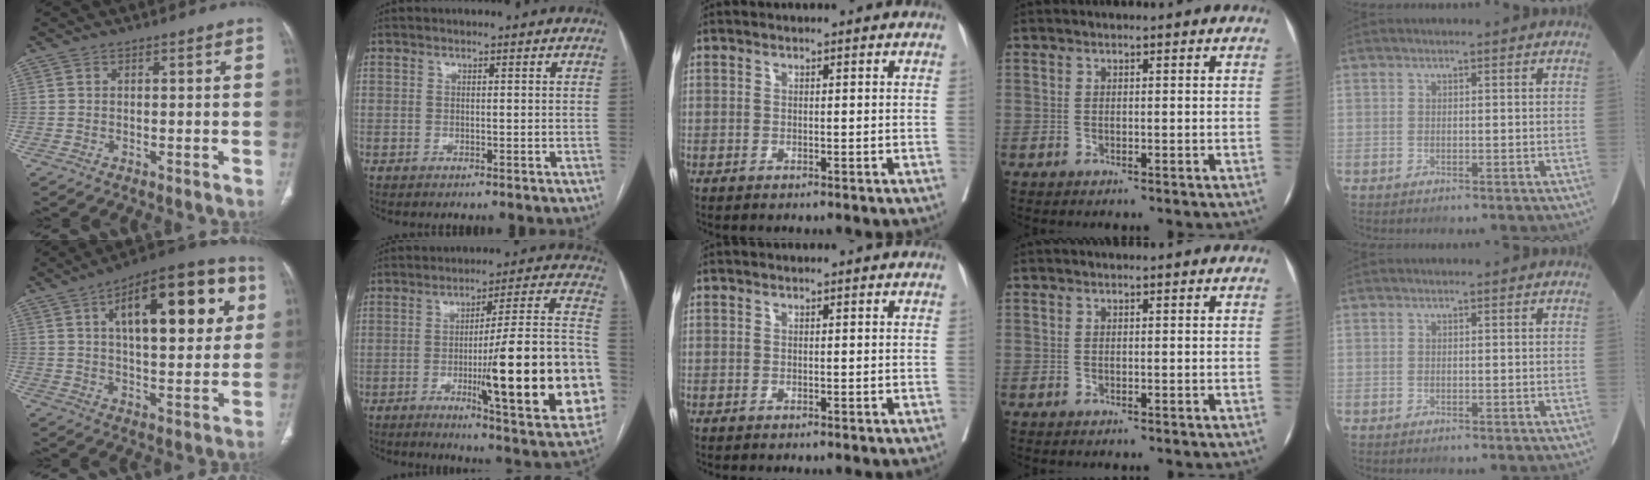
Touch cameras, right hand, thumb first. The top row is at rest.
{"thumb": {"total": 23.1, "force": [7.6, 9.7, 19.6], "torque": [-0.250, 0.005, 0.107]}, "index": {"total": 24.5, "force": [-5.2, 2.2, 23.8], "torque": [-0.271, 0.003, -0.067]}}